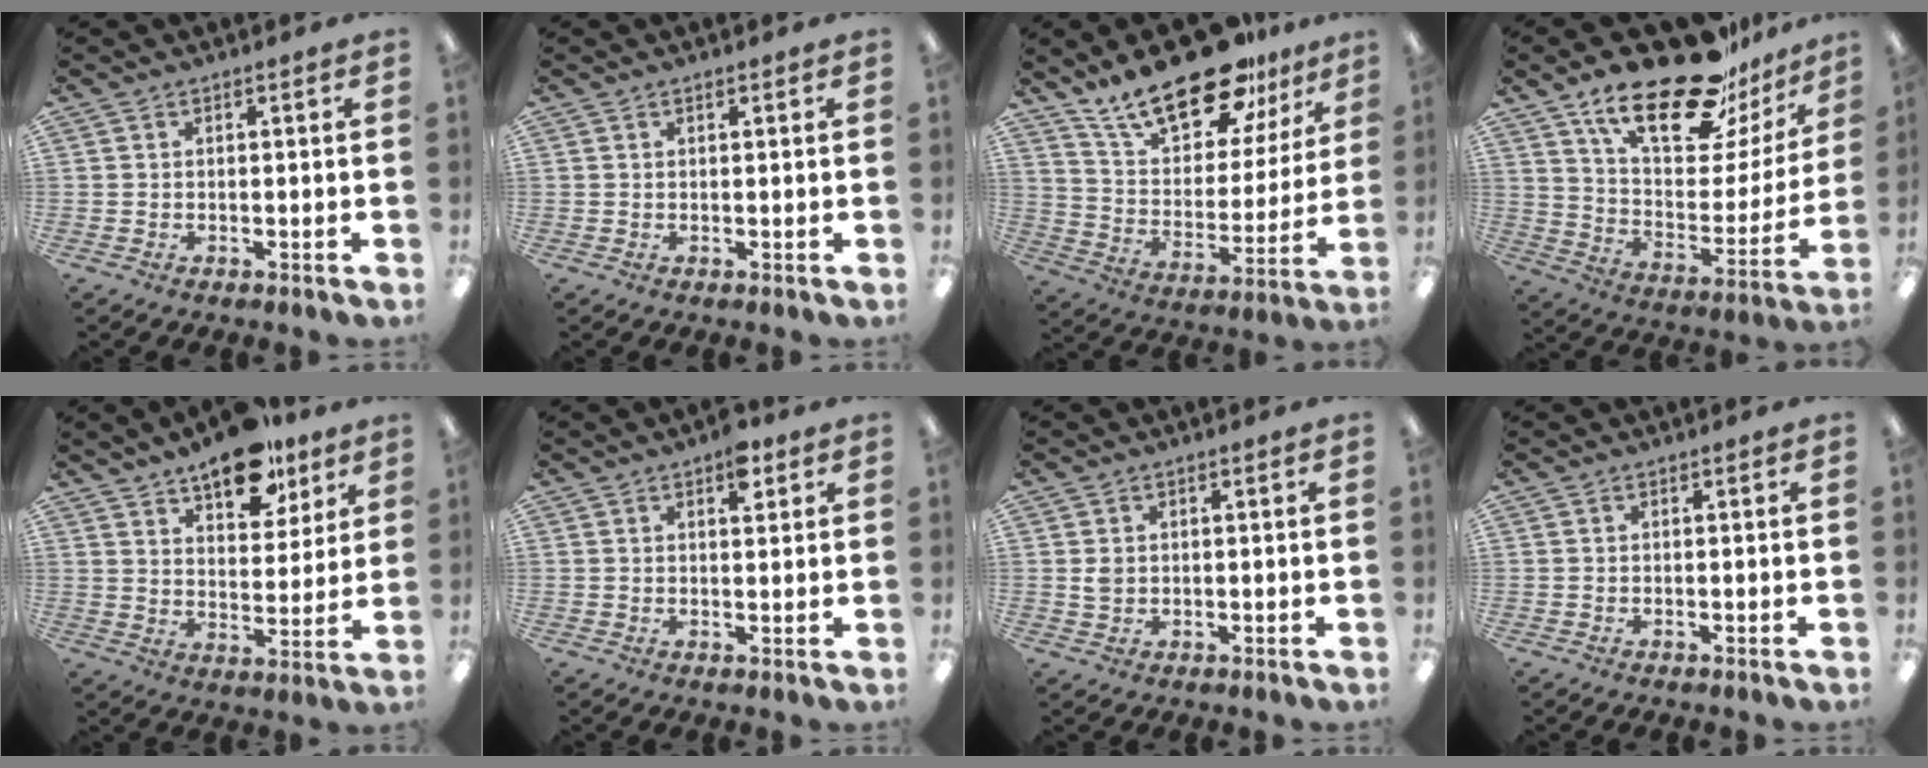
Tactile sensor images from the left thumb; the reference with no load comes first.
{"total": 0.6, "force": [0.5, 0.2, 0.3], "torque": [-0.008, 0.001, 0.009]}
{"total": 21.9, "force": [16.3, 9.2, 11.4], "torque": [-0.190, -0.102, 0.283]}
{"total": 24.2, "force": [17.7, 8.8, 14.0], "torque": [-0.222, -0.112, 0.301]}
{"total": 13.9, "force": [10.4, 6.2, 6.8], "torque": [-0.083, -0.060, 0.181]}
{"total": 5.2, "force": [2.8, 2.4, 3.6], "torque": [-0.036, -0.011, 0.041]}
{"total": 2.0, "force": [0.5, 1.7, 0.9], "torque": [-0.012, 0.002, 0.006]}
{"total": 0.0}